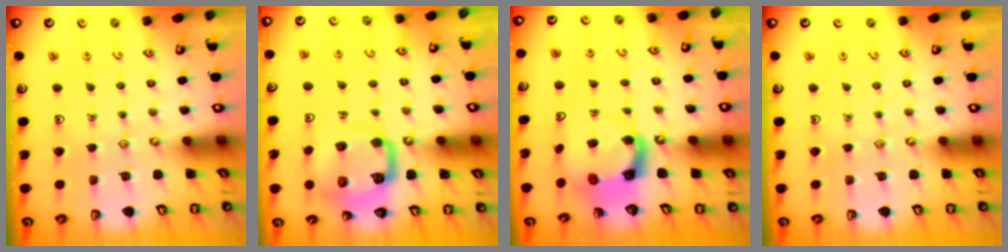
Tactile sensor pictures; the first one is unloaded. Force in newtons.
{"total": 13.0, "press": 13.0, "slide": 1.4}
{"total": 3.7, "press": 3.6, "slide": 0.6}
{"total": 0.0}